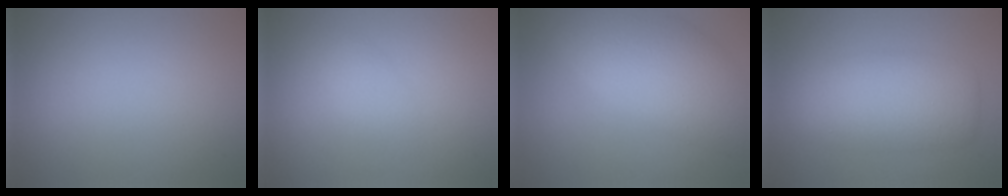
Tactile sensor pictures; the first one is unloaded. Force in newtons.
{"total": 1.3, "press": 1.3, "slide": 0.1}
{"total": 7.6, "press": 7.5, "slide": 0.8}
{"total": 5.8, "press": 5.8, "slide": 0.2}